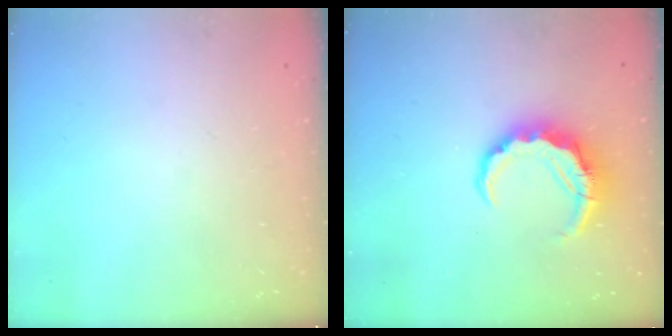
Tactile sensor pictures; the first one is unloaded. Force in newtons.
{"total": 7.5, "press": 7.4, "slide": 1.3}